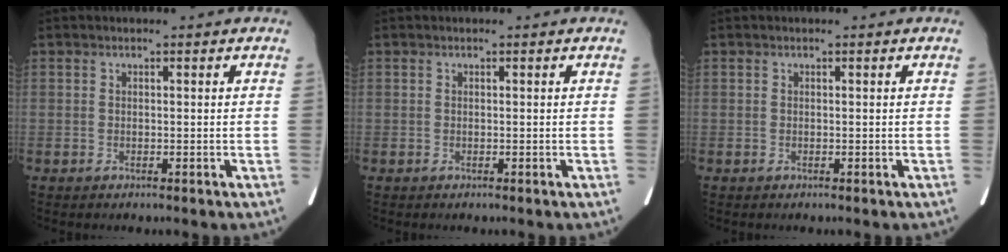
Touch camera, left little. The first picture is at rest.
{"total": 0.0}
{"total": 0.0}